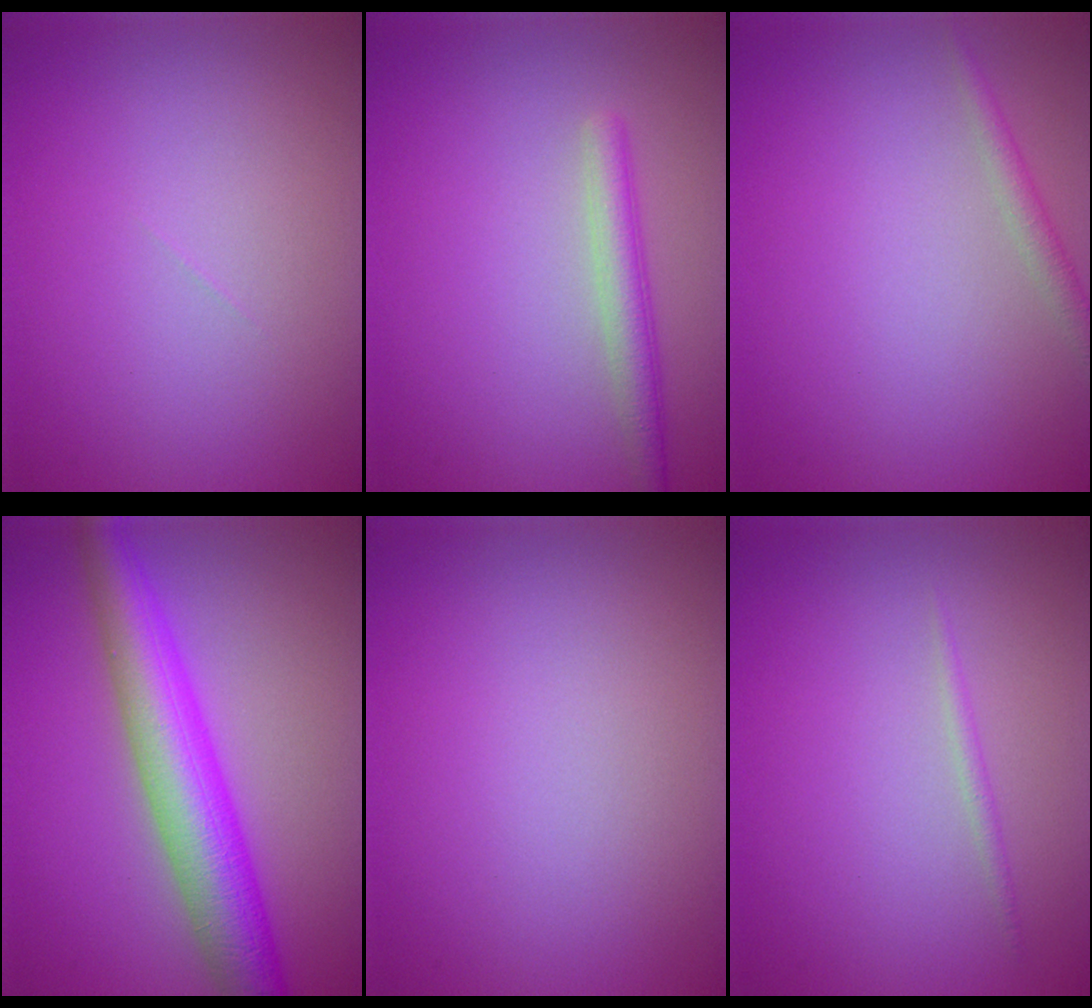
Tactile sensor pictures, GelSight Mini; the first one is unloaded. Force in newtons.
{"total": 2.6, "press": 2.6, "slide": 0.1}
{"total": 1.5, "press": 1.5, "slide": 0.0}
{"total": 7.5, "press": 7.5, "slide": 0.1}
{"total": 0.0}
{"total": 0.7, "press": 0.7, "slide": 0.1}